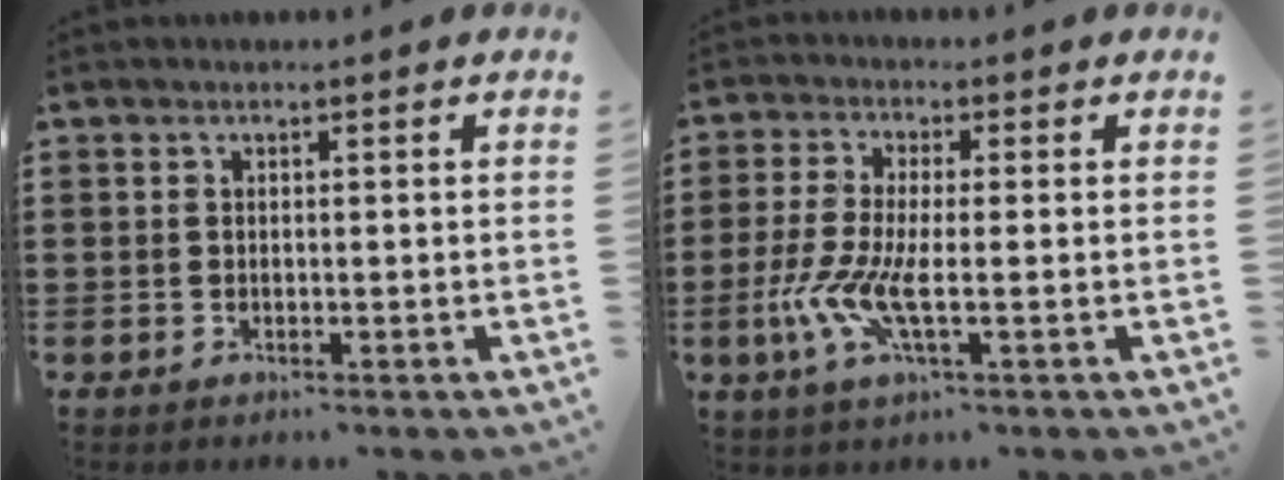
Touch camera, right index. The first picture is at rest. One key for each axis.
{"total": 7.3, "fx": -2.0, "fy": 1.8, "fz": 6.8, "tx": -0.160, "ty": -0.019, "tz": -0.041}